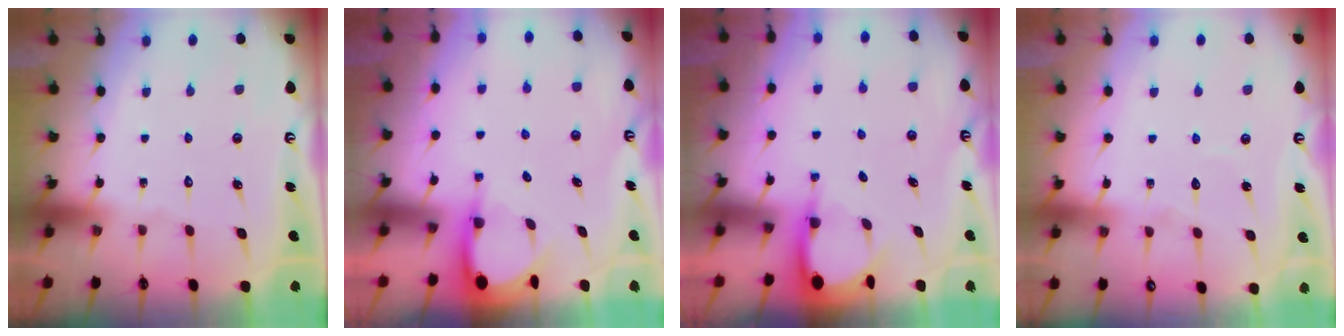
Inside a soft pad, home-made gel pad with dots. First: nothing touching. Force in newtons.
{"total": 3.4, "press": 3.4, "slide": 0.2}
{"total": 3.4, "press": 3.4, "slide": 0.1}
{"total": 4.3, "press": 4.2, "slide": 0.5}